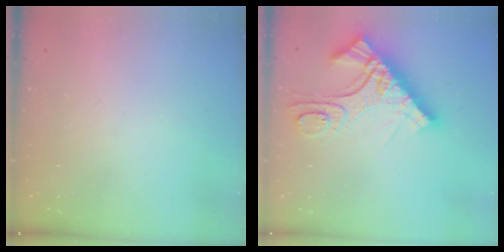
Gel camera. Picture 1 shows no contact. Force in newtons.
{"total": 15.9, "press": 15.8, "slide": 1.7}